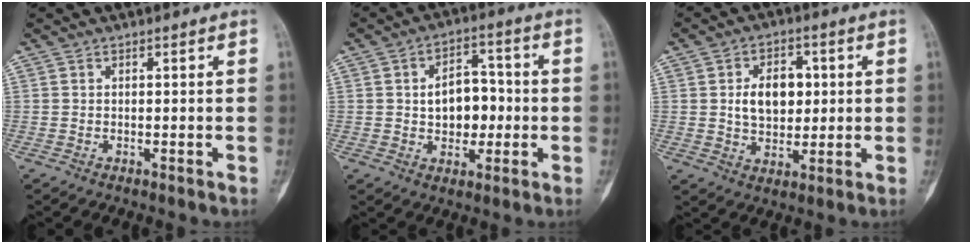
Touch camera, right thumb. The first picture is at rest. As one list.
[{"total": 9.2, "force": [-0.3, 6.3, 6.7], "torque": [-0.060, 0.017, -0.007]}, {"total": 9.1, "force": [1.4, 6.2, 6.5], "torque": [-0.075, -0.002, 0.026]}]